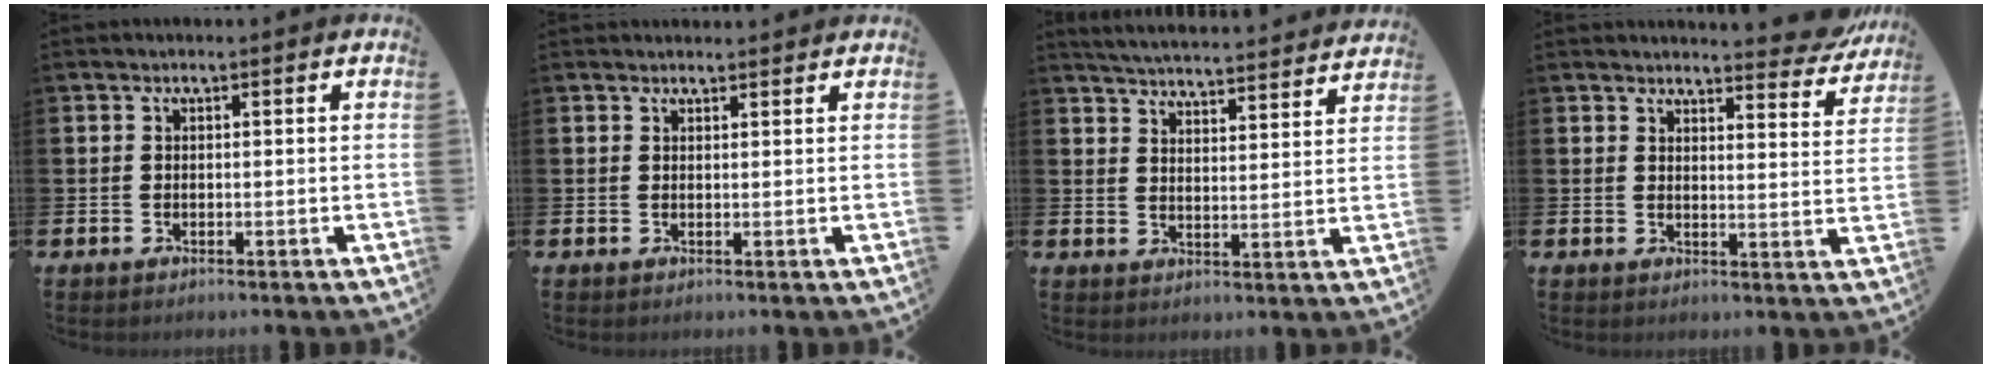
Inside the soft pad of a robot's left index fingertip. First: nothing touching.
{"total": 1.2, "force": [1.2, 0.3, -0.1], "torque": [0.007, -0.002, 0.020]}
{"total": 5.0, "force": [5.0, 0.1, 0.4], "torque": [-0.021, -0.043, 0.086]}
{"total": 4.1, "force": [4.1, 0.4, 0.4], "torque": [0.001, -0.033, 0.067]}